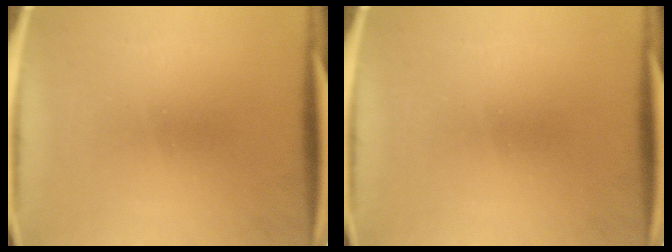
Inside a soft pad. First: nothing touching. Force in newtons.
{"total": 0.0}